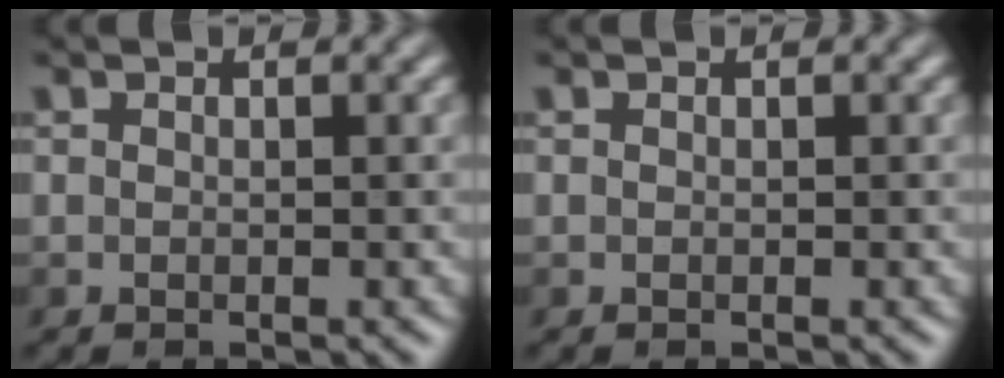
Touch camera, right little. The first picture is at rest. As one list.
[{"total": 0.0}]